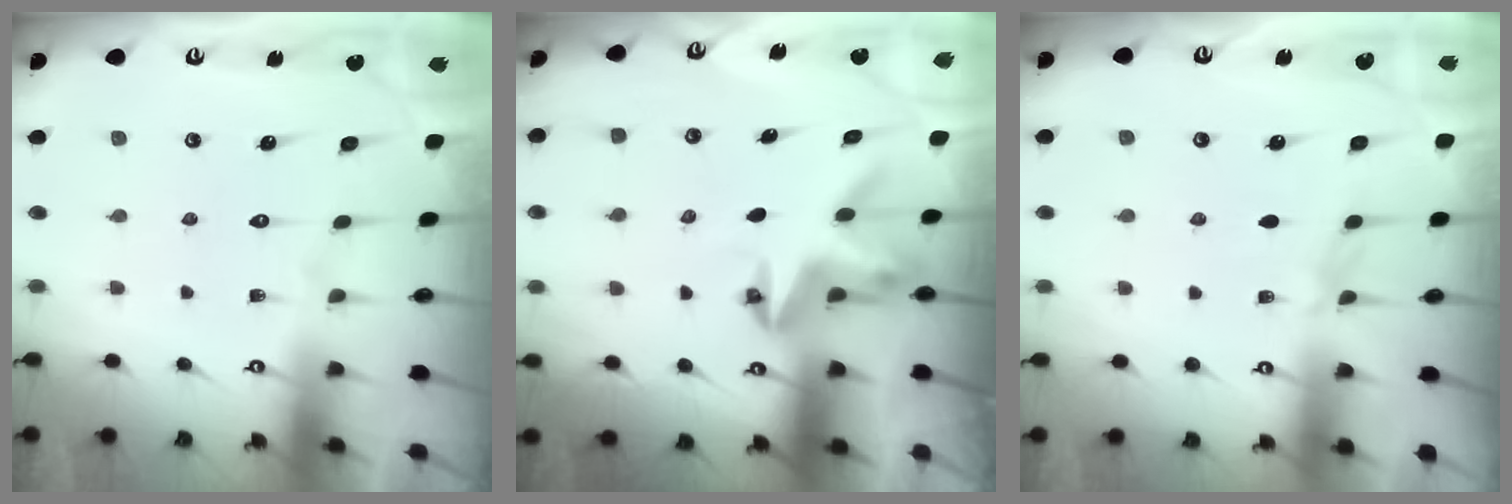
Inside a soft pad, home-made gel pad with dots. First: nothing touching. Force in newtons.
{"total": 3.8, "press": 3.8, "slide": 0.5}
{"total": 3.0, "press": 3.0, "slide": 0.5}